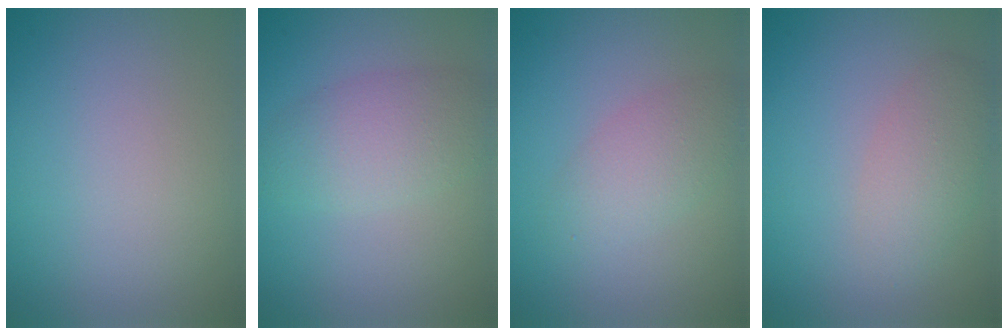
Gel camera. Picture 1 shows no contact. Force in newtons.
{"total": 4.0, "press": 4.0, "slide": 0.2}
{"total": 2.8, "press": 2.8, "slide": 0.1}
{"total": 2.8, "press": 2.8, "slide": 0.1}